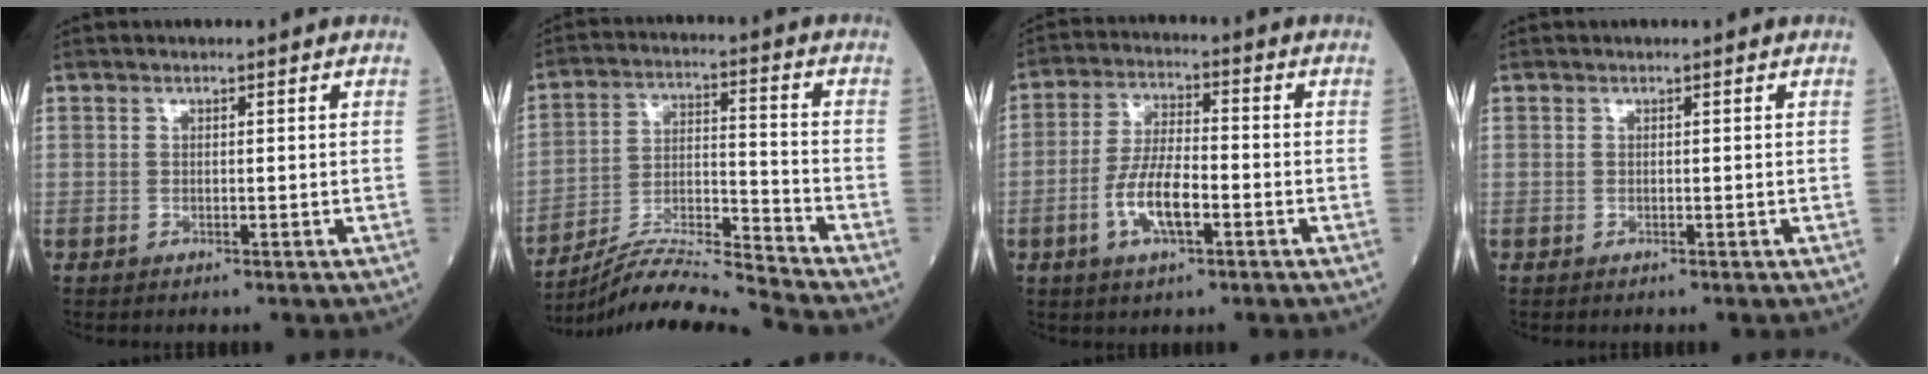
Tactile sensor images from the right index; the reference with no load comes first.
{"total": 11.9, "force": [-11.3, -2.8, 2.5], "torque": [-0.048, 0.010, -0.208]}
{"total": 8.1, "force": [-2.8, 2.5, 7.2], "torque": [-0.144, 0.003, -0.054]}
{"total": 0.0}